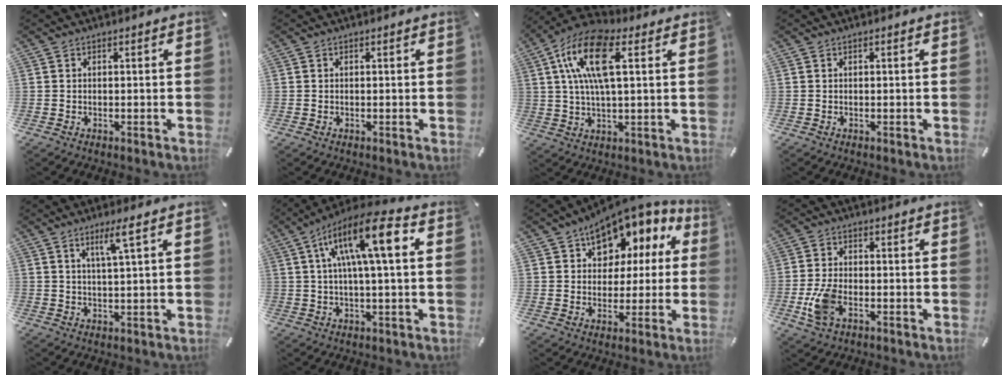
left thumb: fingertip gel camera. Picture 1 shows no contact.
{"total": 0.0}
{"total": 14.7, "force": [5.0, 6.1, 12.4], "torque": [-0.257, 0.001, 0.086]}
{"total": 0.0}
{"total": 5.4, "force": [2.7, 0.3, 4.7], "torque": [-0.098, -0.001, 0.044]}
{"total": 15.3, "force": [4.3, 4.3, 14.0], "torque": [-0.242, 0.002, 0.066]}
{"total": 10.2, "force": [6.2, 7.2, 3.6], "torque": [-0.061, -0.050, 0.115]}
{"total": 7.5, "force": [-2.4, 4.4, 5.6], "torque": [-0.128, 0.000, -0.044]}